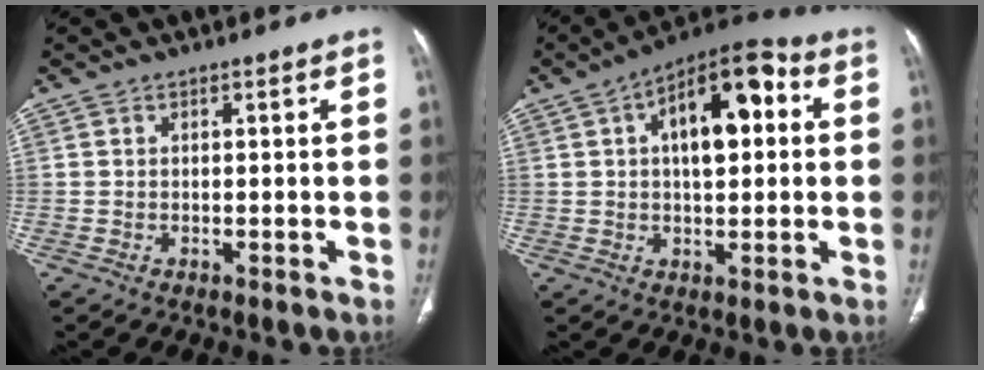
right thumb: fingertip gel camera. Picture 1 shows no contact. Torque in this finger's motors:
{"motor_torque": [2.02, 2.06, 0.11, 0.14, 0.41]}